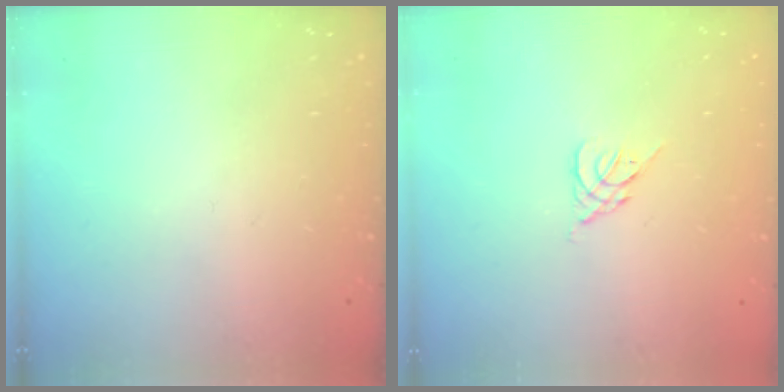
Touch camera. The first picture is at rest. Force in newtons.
{"total": 2.6, "press": 2.5, "slide": 0.7}